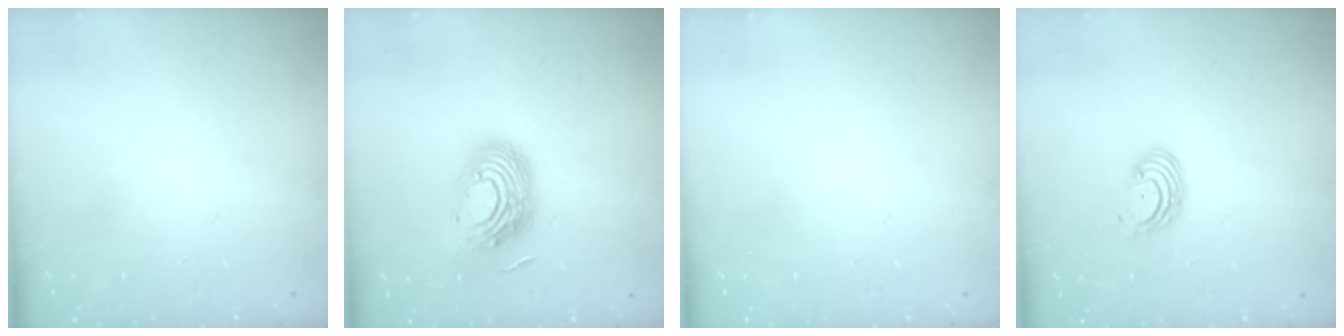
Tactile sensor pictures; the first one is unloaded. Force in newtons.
{"total": 14.5, "press": 14.5, "slide": 1.0}
{"total": 0.0}
{"total": 2.7, "press": 2.7, "slide": 0.3}